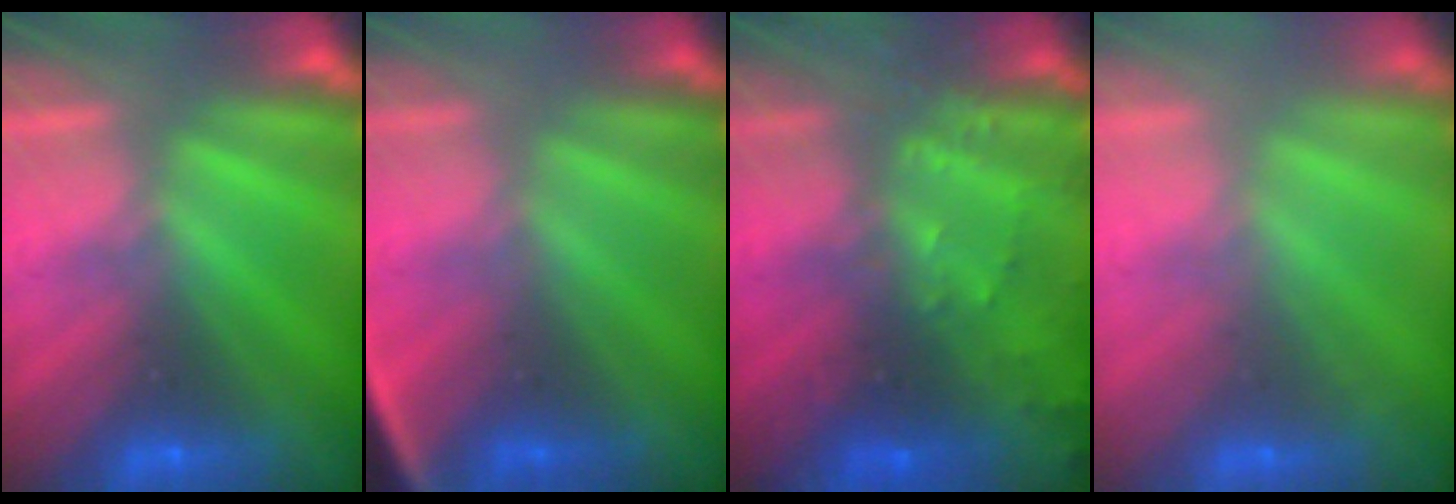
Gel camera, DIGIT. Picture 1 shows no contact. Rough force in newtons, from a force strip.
{"total": 2.7}
{"total": 6.0}
{"total": 2.4}